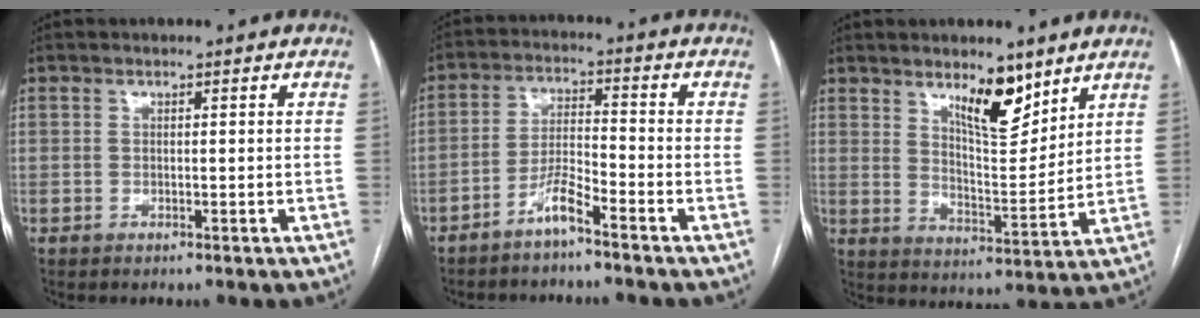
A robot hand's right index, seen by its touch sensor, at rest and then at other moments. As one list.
[{"total": 5.0, "force": [-3.8, 0.2, 3.3], "torque": [-0.069, 0.002, -0.076]}, {"total": 8.9, "force": [6.0, 2.5, 6.0], "torque": [-0.101, -0.010, 0.106]}]